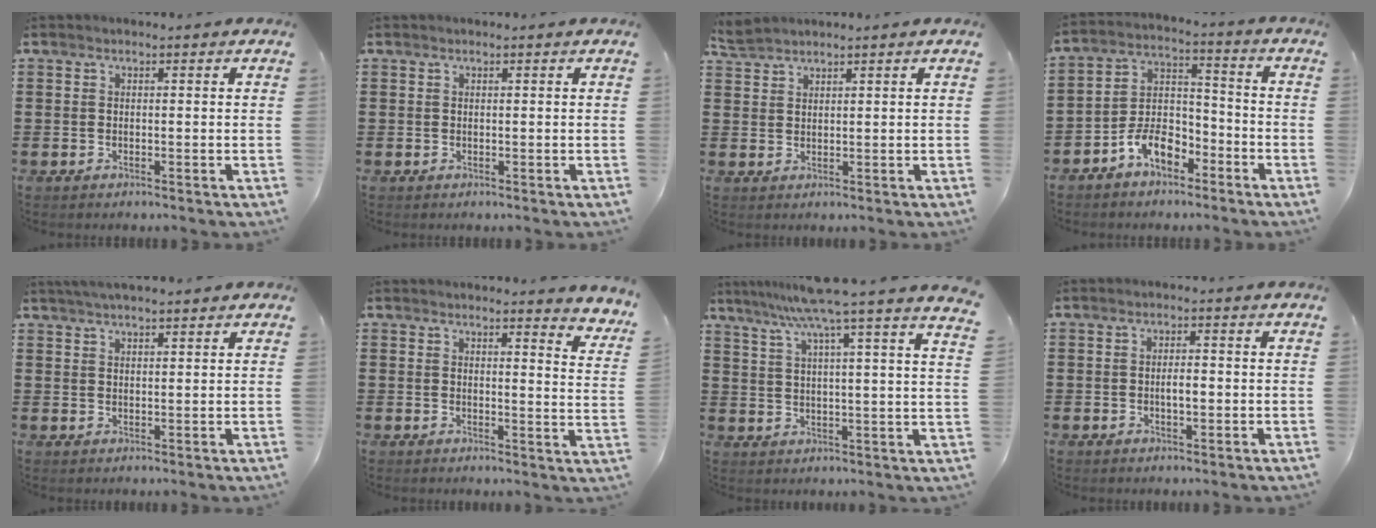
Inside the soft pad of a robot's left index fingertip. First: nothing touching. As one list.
[{"total": 0.0}, {"total": 2.3, "force": [2.3, 0.2, 0.4], "torque": [-0.015, 0.002, 0.045]}, {"total": 7.7, "force": [-5.5, 3.8, 3.7], "torque": [-0.081, 0.017, -0.107]}, {"total": 2.9, "force": [2.6, 0.3, 1.4], "torque": [-0.032, 0.006, 0.048]}, {"total": 2.9, "force": [2.7, -0.4, 0.7], "torque": [-0.021, -0.022, 0.044]}, {"total": 8.6, "force": [7.1, -1.7, 4.6], "torque": [-0.107, -0.043, 0.115]}, {"total": 2.5, "force": [-0.2, 0.8, 2.4], "torque": [-0.037, -0.001, -0.006]}]